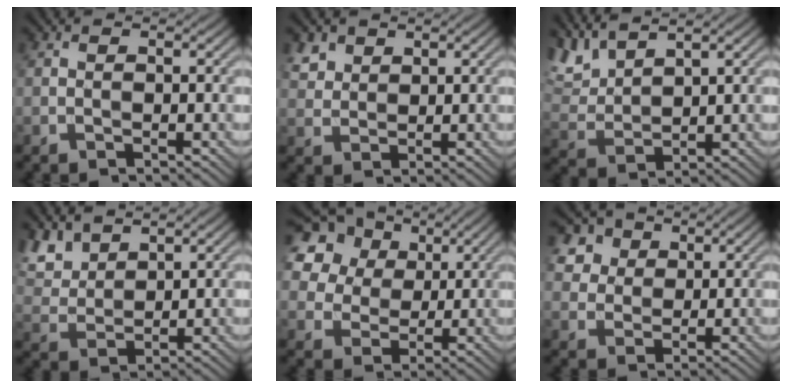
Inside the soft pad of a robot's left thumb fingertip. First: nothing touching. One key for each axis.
{"total": 3.0, "fx": 2.0, "fy": 2.0, "fz": 1.0, "tx": -0.030, "ty": 0.000, "tz": 0.047}
{"total": 6.1, "fx": 5.2, "fy": 1.4, "fz": 3.0, "tx": -0.082, "ty": 0.008, "tz": 0.108}
{"total": 5.9, "fx": 4.6, "fy": 2.6, "fz": 2.6, "tx": -0.073, "ty": 0.004, "tz": 0.101}
{"total": 17.8, "fx": 9.1, "fy": 13.1, "fz": 7.8, "tx": -0.243, "ty": 0.048, "tz": 0.190}
{"total": 6.2, "fx": 3.4, "fy": 4.6, "fz": 2.5, "tx": -0.089, "ty": -0.001, "tz": 0.063}